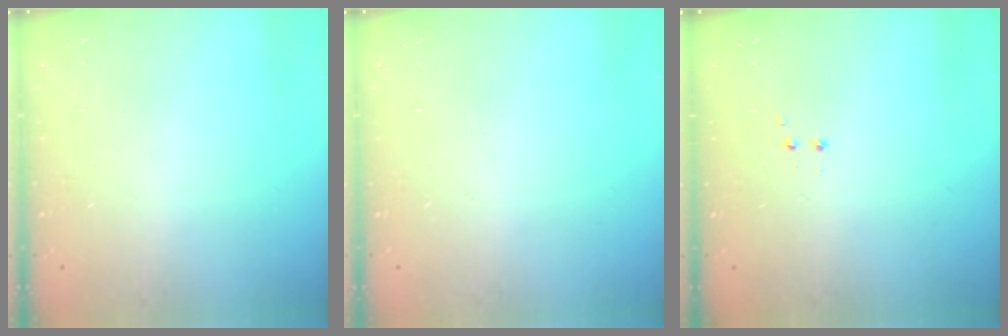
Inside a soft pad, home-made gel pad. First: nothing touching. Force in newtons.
{"total": 0.0}
{"total": 2.8, "press": 2.8, "slide": 0.6}